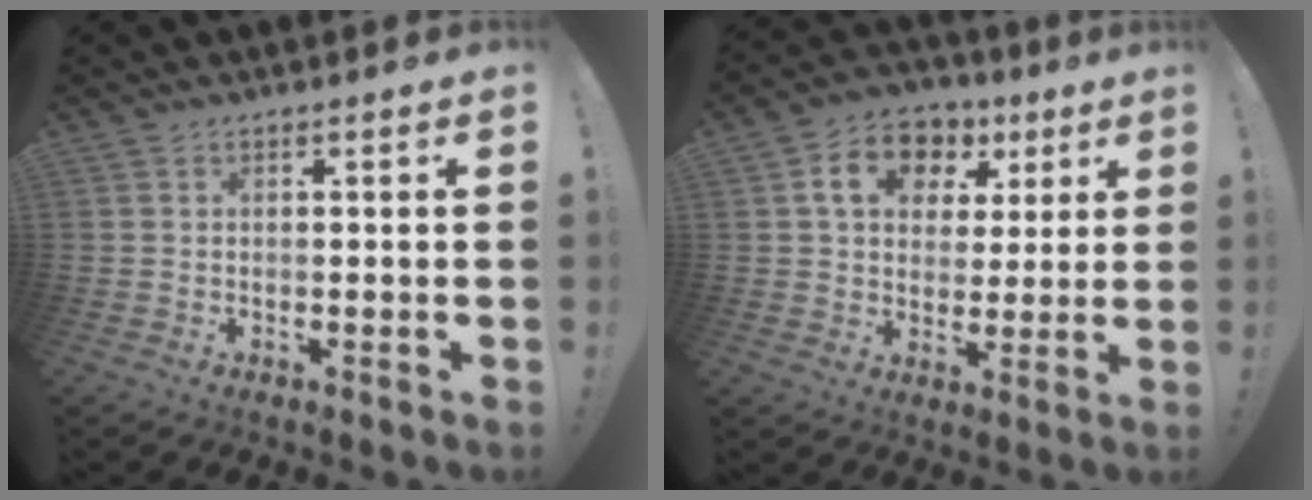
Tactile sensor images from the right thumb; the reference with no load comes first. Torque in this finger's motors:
{"motor_torque": [1.18, 2.01, 0.77, 0.24, 0.06]}